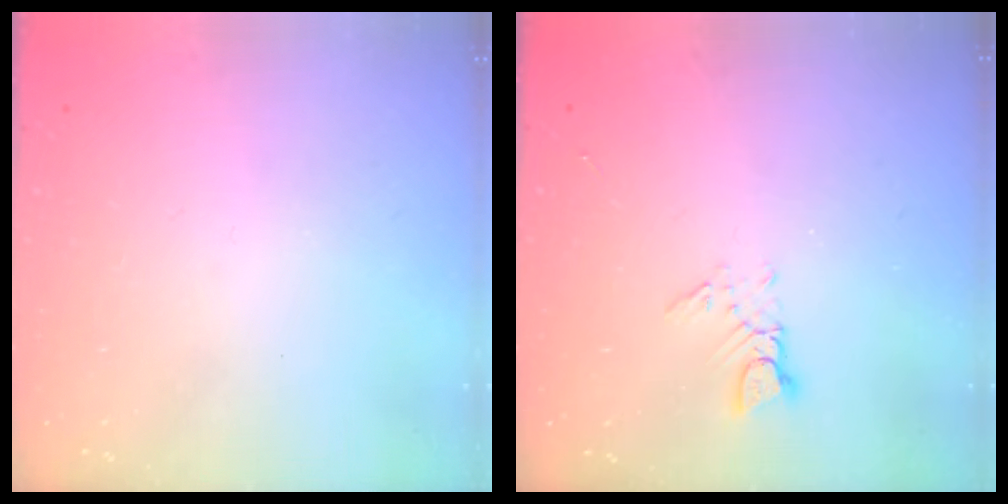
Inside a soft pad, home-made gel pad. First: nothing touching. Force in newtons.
{"total": 3.1, "press": 3.1, "slide": 0.1}